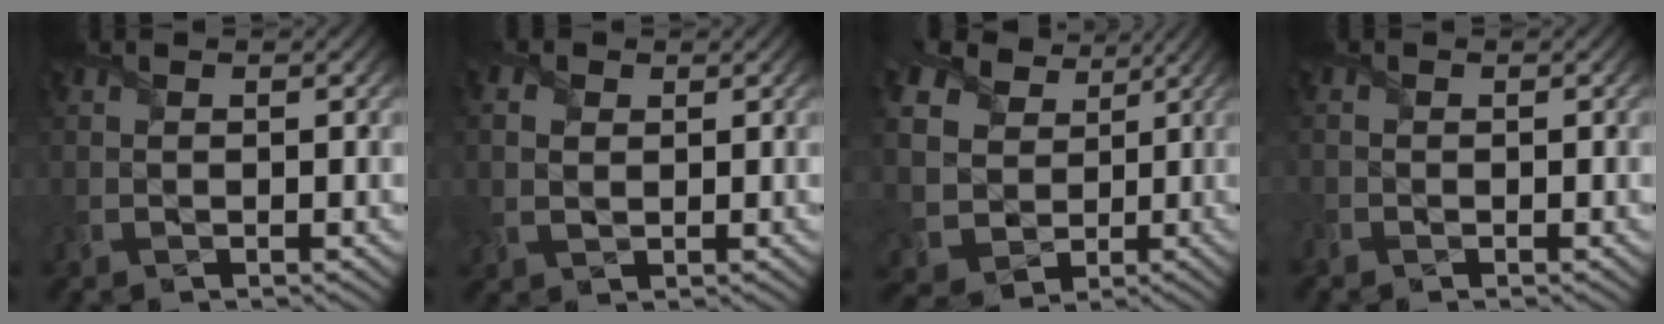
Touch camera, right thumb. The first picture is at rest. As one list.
[{"total": 2.3, "force": [0.6, 1.8, 1.3], "torque": [-0.045, 0.002, 0.011]}, {"total": 10.3, "force": [3.2, 8.6, 4.8], "torque": [-0.135, -0.001, 0.049]}, {"total": 1.1, "force": [-0.8, 0.7, -0.1], "torque": [-0.006, -0.002, -0.018]}]